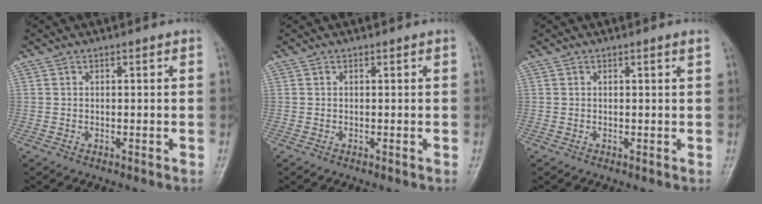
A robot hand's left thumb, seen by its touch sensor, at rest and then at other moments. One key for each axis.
{"total": 0.0}
{"total": 0.6, "fx": 0.3, "fy": -0.1, "fz": 0.5, "tx": -0.012, "ty": -0.002, "tz": 0.005}